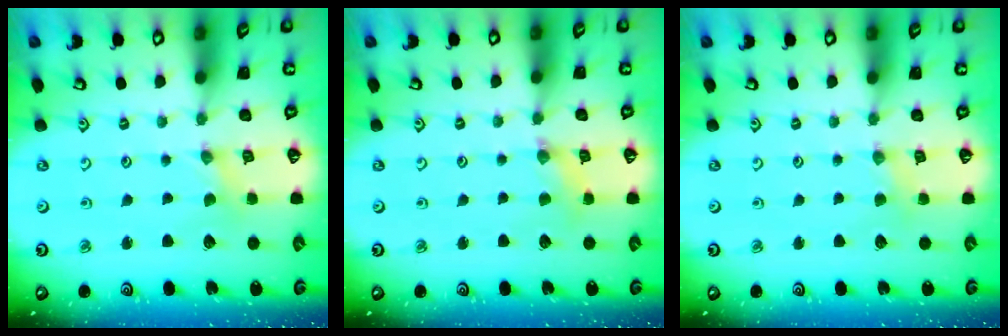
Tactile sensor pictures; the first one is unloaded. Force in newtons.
{"total": 2.8, "press": 2.8, "slide": 0.3}
{"total": 2.9, "press": 2.9, "slide": 0.4}